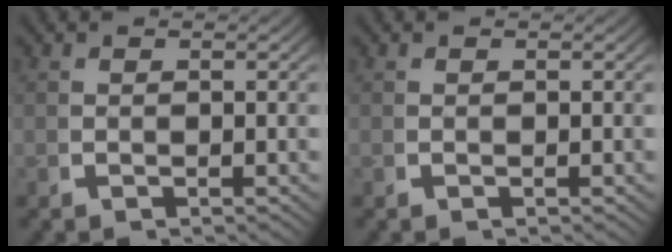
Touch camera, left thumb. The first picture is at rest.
{"total": 0.0}